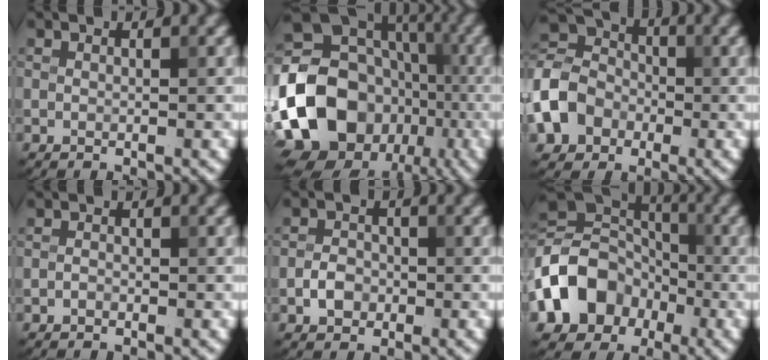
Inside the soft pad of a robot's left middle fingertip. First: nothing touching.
{"total": 18.7, "force": [-5.3, 14.9, 9.9], "torque": [-0.202, -0.010, -0.115]}
{"total": 7.2, "force": [-2.5, 5.8, 3.5], "torque": [-0.088, 0.003, -0.062]}
{"total": 0.5, "force": [-0.3, 0.4, 0.2], "torque": [-0.003, -0.001, -0.007]}
{"total": 2.1, "force": [-0.8, 1.7, 1.0], "torque": [-0.015, 0.002, -0.018]}
{"total": 9.8, "force": [-3.3, 7.7, 5.0], "torque": [-0.087, 0.004, -0.075]}